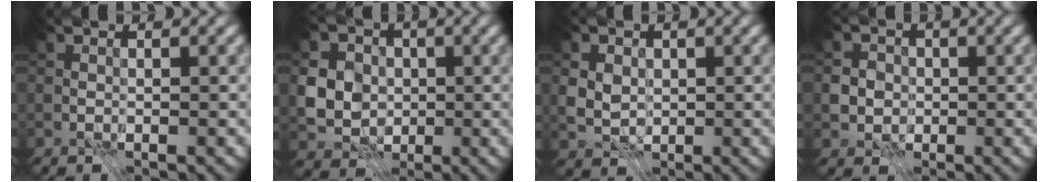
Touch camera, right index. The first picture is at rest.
{"total": 7.4, "force": [0.2, 6.6, 3.3], "torque": [-0.073, 0.018, -0.023]}
{"total": 4.3, "force": [0.6, 3.6, 2.2], "torque": [-0.041, 0.014, 0.001]}
{"total": 4.0, "force": [-0.7, 3.7, 1.3], "torque": [-0.016, 0.009, -0.021]}